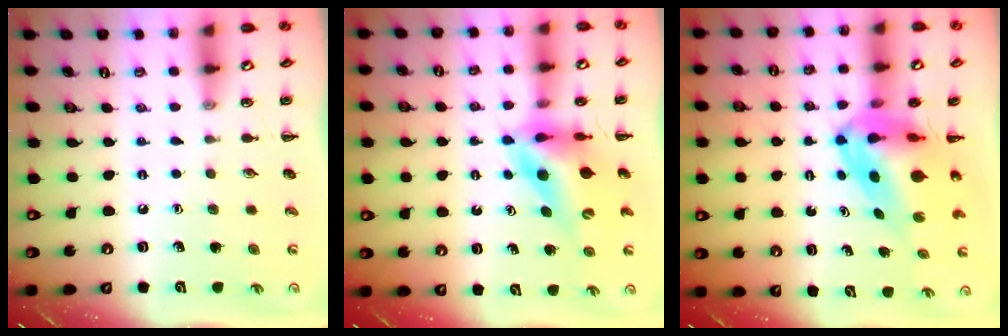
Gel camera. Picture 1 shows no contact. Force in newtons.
{"total": 11.1, "press": 10.5, "slide": 3.6}
{"total": 7.8, "press": 7.5, "slide": 2.1}